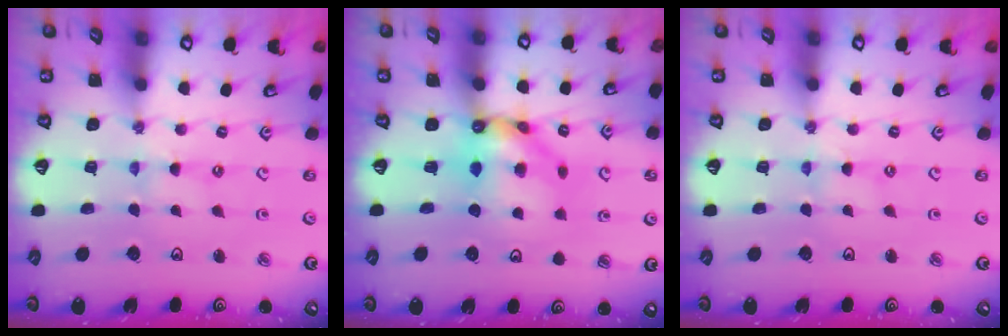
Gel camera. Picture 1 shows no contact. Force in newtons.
{"total": 10.4, "press": 10.2, "slide": 1.6}
{"total": 0.0}